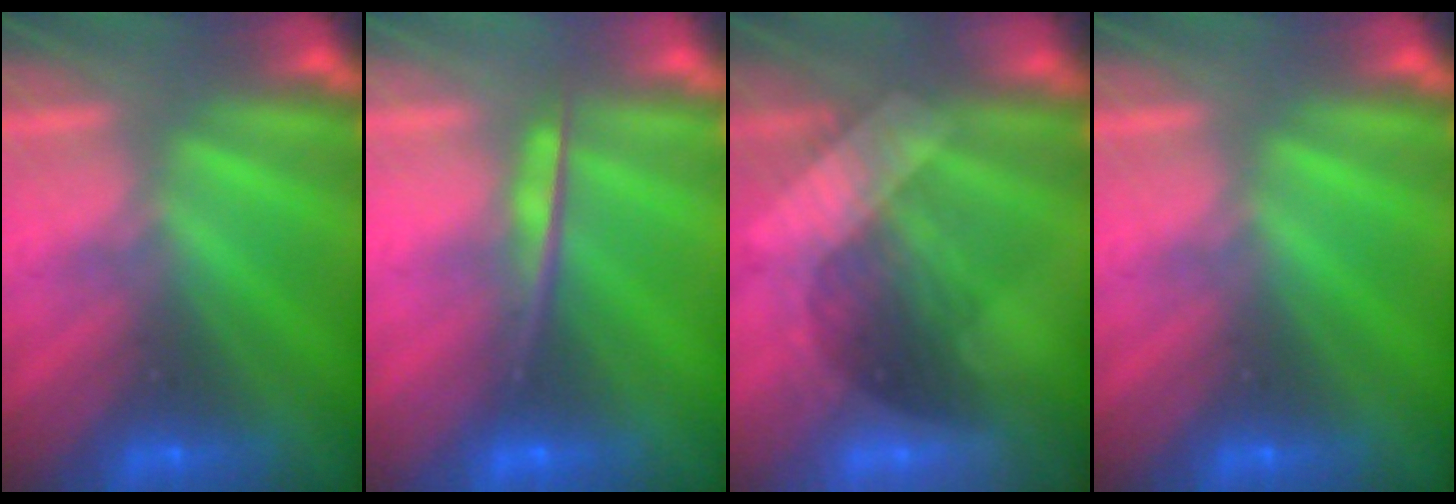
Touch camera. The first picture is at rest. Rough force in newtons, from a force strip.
{"total": 4.6}
{"total": 3.0}
{"total": 0.0}